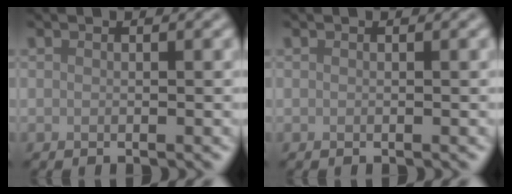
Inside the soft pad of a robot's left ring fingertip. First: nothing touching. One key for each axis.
{"total": 0.0}